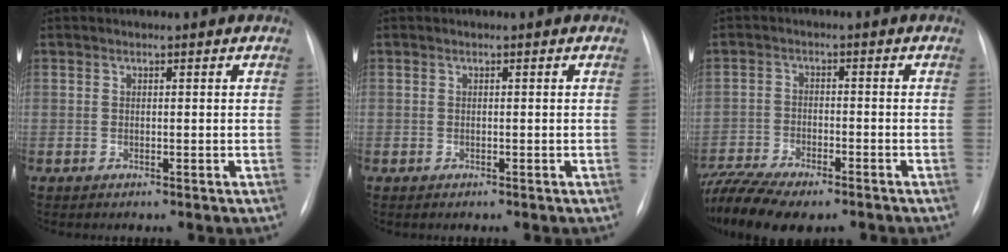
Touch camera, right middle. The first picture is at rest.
{"total": 0.0}
{"total": 13.6, "force": [-11.1, 3.8, 6.8], "torque": [-0.150, -0.007, -0.177]}